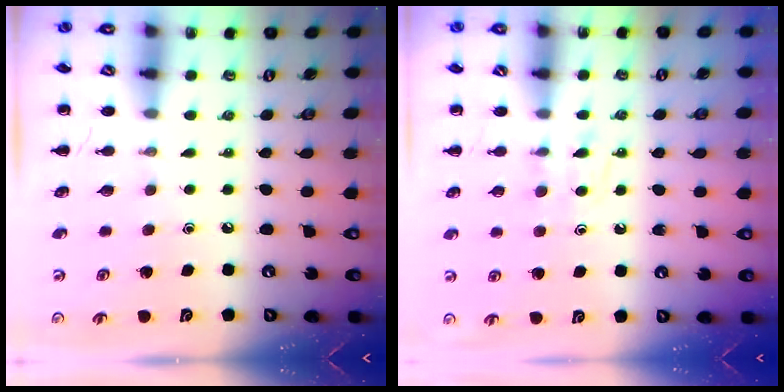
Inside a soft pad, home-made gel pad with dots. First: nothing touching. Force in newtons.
{"total": 4.0, "press": 3.6, "slide": 1.7}